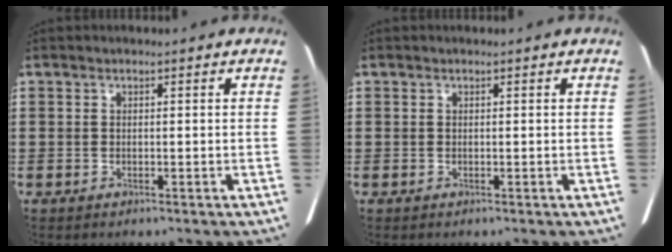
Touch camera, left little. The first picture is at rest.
{"total": 0.0}